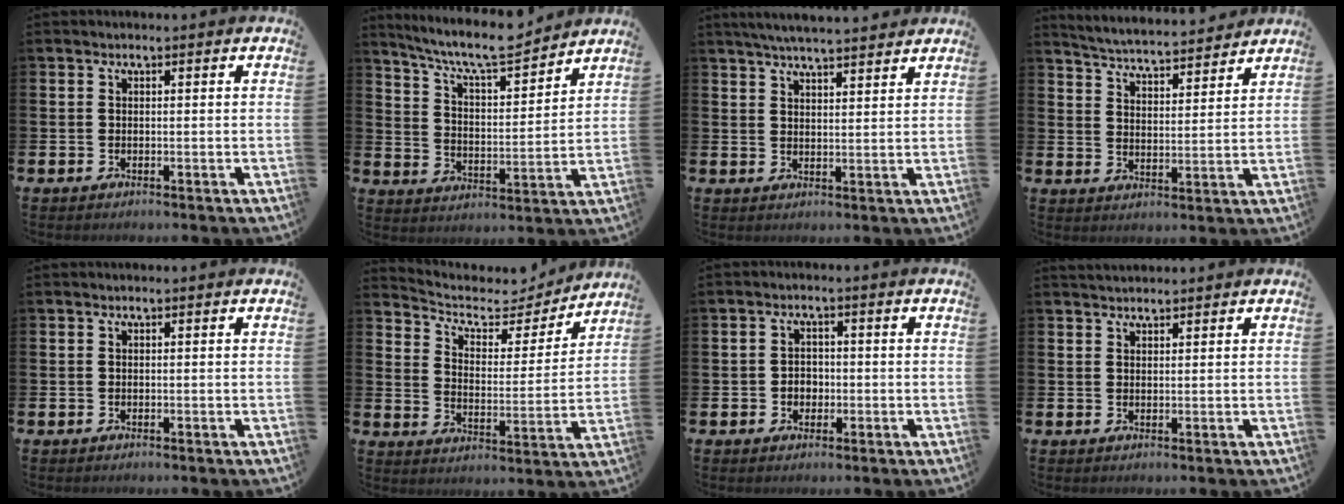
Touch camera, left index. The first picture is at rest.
{"total": 8.4, "force": [7.8, 1.1, 2.9], "torque": [-0.085, -0.052, 0.135]}
{"total": 4.7, "force": [4.6, -0.1, 0.9], "torque": [-0.030, -0.019, 0.084]}
{"total": 4.9, "force": [4.9, 0.3, 0.4], "torque": [-0.037, -0.037, 0.084]}
{"total": 0.0}
{"total": 6.0, "force": [5.3, 2.4, 1.3], "torque": [-0.058, -0.044, 0.085]}
{"total": 2.3, "force": [-0.5, 2.0, 0.9], "torque": [-0.014, 0.005, -0.016]}
{"total": 1.8, "force": [1.7, 0.4, 0.1], "torque": [0.003, -0.002, 0.030]}